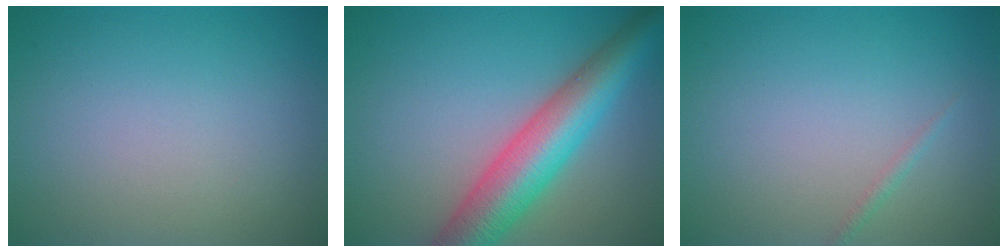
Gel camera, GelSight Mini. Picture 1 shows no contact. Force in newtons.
{"total": 8.1, "press": 8.1, "slide": 0.2}
{"total": 0.6, "press": 0.6, "slide": 0.0}